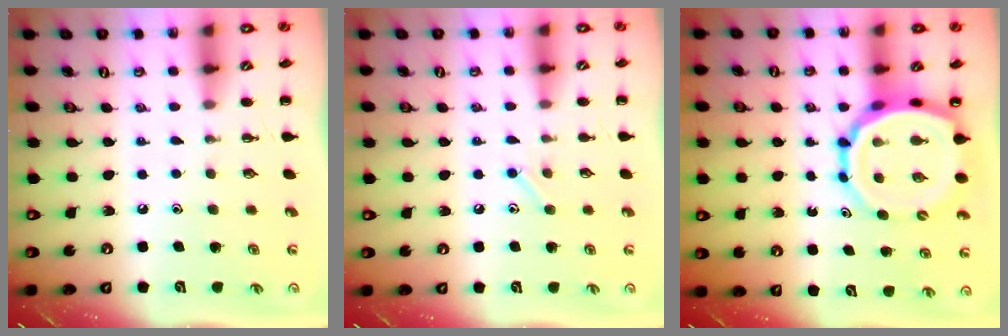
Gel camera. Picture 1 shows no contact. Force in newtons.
{"total": 5.8, "press": 5.8, "slide": 0.9}
{"total": 12.7, "press": 12.2, "slide": 3.3}